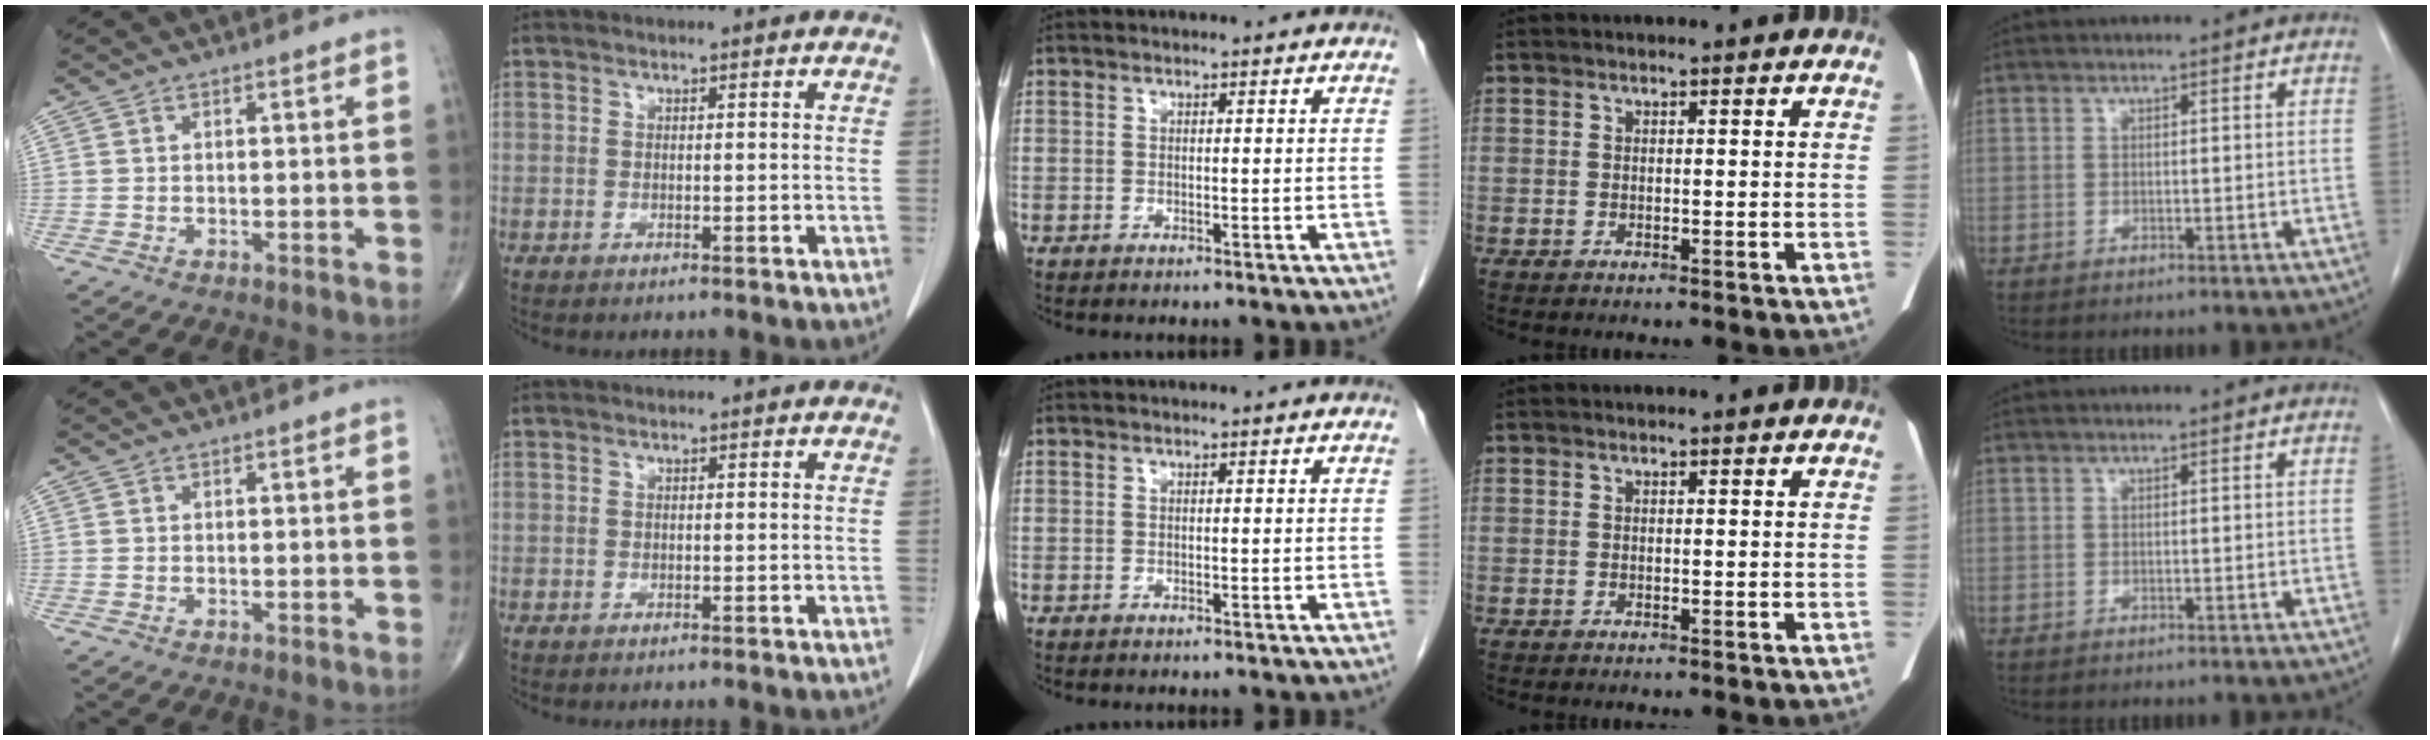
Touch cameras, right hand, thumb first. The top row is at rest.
{}